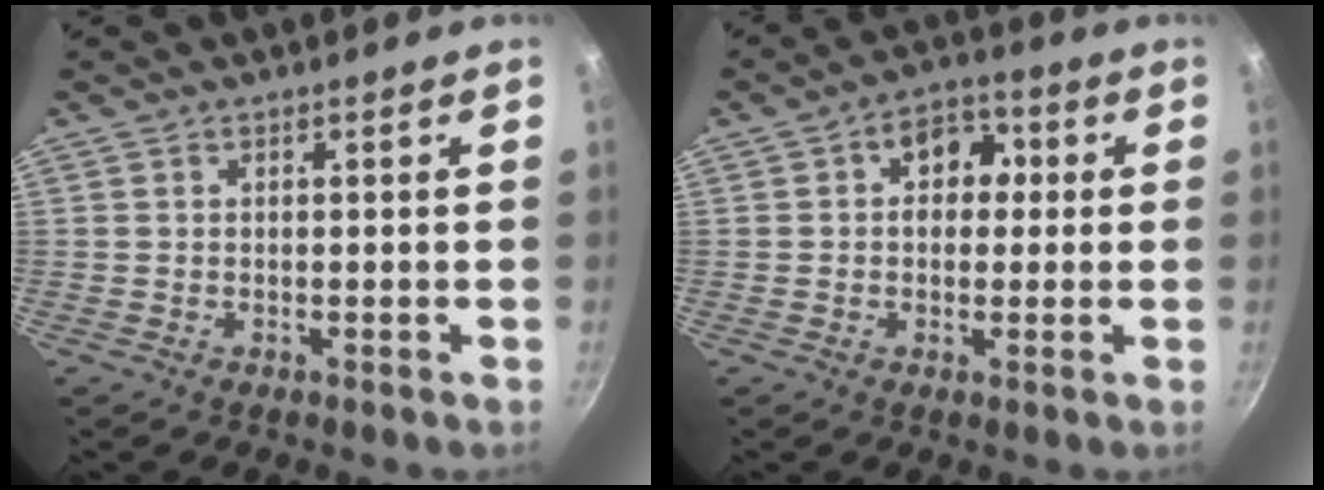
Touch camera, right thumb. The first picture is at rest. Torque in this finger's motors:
{"motor_torque": [0.47, 0.80, -0.08, 0.15, 0.05]}